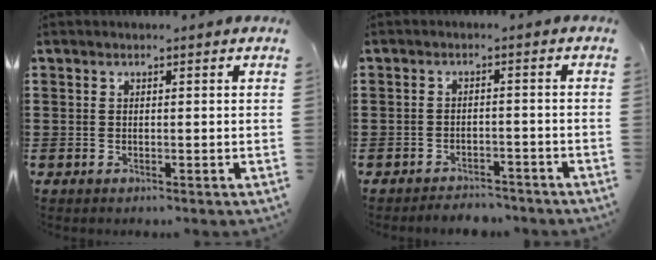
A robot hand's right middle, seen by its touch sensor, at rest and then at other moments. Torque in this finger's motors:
{"motor_torque": [1.22, 0.92, 0.01, 0.04]}